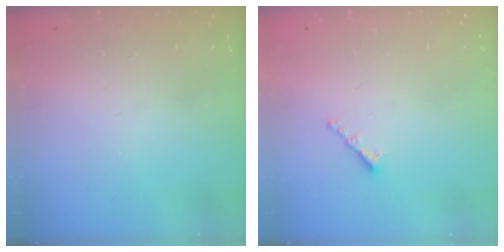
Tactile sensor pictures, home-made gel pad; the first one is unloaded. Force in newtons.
{"total": 1.2, "press": 1.1, "slide": 0.5}